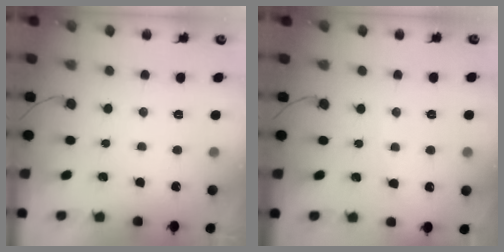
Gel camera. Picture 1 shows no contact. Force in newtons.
{"total": 2.5, "press": 2.5, "slide": 0.3}